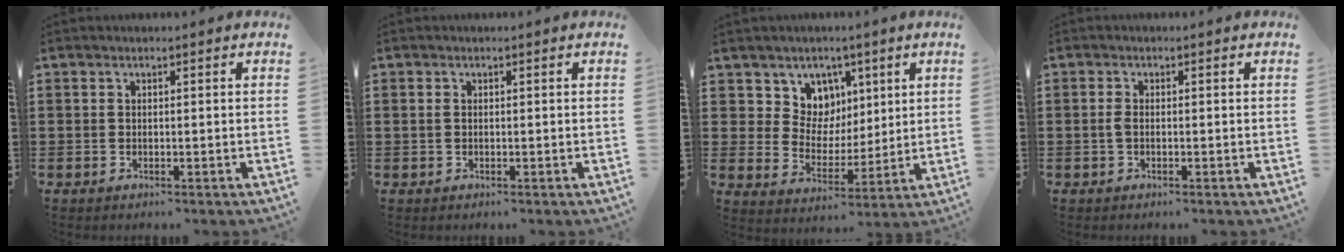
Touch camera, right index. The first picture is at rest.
{"total": 0.8, "force": [0.2, 0.6, 0.5], "torque": [-0.013, 0.004, 0.003]}
{"total": 7.1, "force": [3.8, 6.0, 0.6], "torque": [-0.049, -0.020, 0.071]}
{"total": 1.4, "force": [-0.2, 0.6, 1.3], "torque": [-0.032, -0.002, -0.008]}